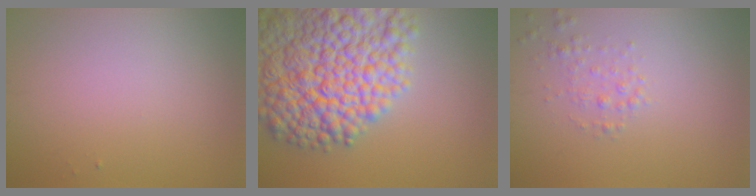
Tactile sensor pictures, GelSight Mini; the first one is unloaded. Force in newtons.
{"total": 13.8, "press": 13.8, "slide": 0.7}
{"total": 1.4, "press": 1.4, "slide": 0.1}